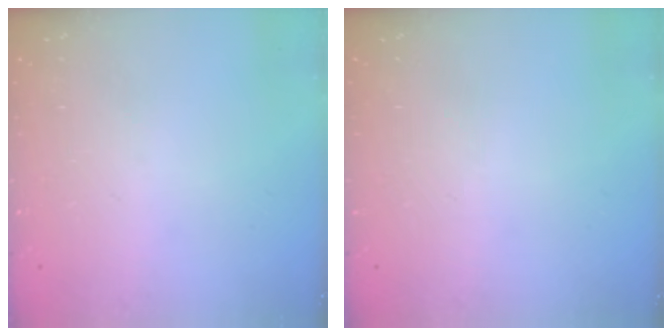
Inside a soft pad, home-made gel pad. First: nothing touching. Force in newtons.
{"total": 0.0}